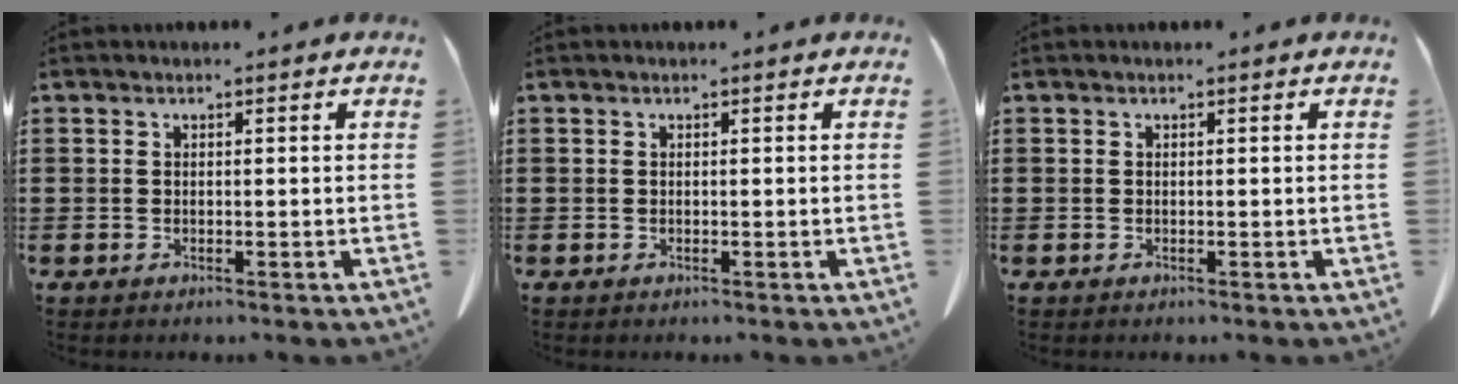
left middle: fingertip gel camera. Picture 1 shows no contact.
{"total": 0.0}
{"total": 0.0}